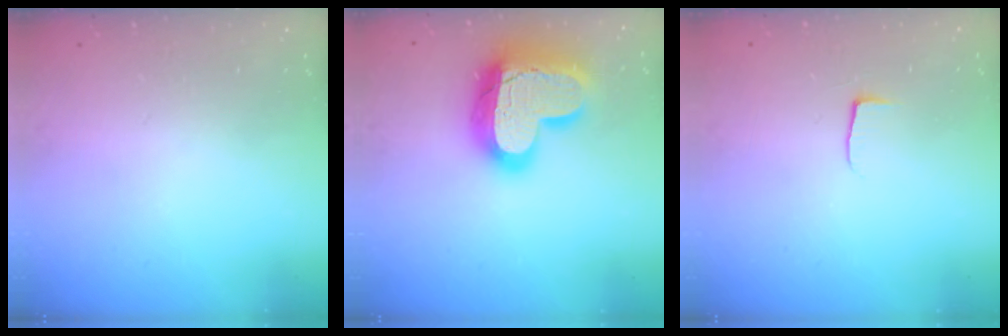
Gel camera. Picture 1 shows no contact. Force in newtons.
{"total": 23.6, "press": 23.5, "slide": 2.0}
{"total": 3.9, "press": 3.9, "slide": 0.5}